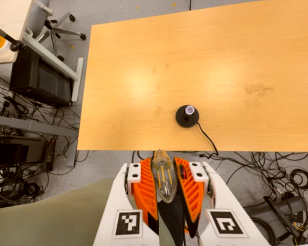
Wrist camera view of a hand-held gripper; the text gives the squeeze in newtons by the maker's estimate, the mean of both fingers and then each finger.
{"total": 19.8, "left": 21.0, "right": 18.7}